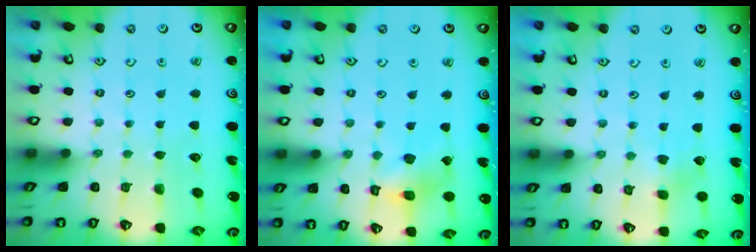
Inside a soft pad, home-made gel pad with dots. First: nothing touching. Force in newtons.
{"total": 8.3, "press": 8.2, "slide": 0.8}
{"total": 2.5, "press": 2.4, "slide": 0.3}